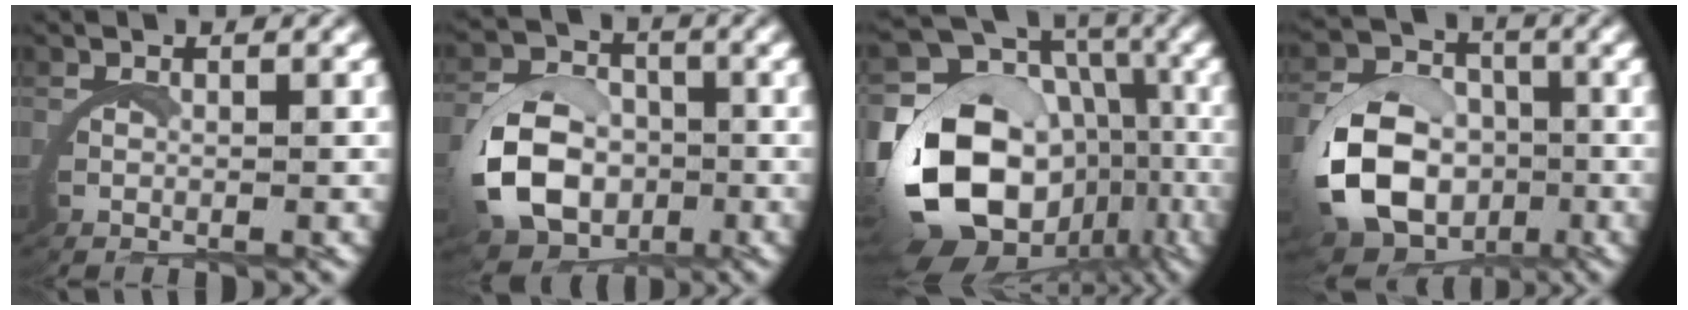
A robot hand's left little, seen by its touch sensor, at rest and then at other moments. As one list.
[{"total": 7.5, "force": [-1.9, 6.1, 3.9], "torque": [-0.083, -0.021, -0.035]}, {"total": 15.4, "force": [-2.2, 12.1, 9.3], "torque": [-0.178, -0.048, -0.028]}, {"total": 9.2, "force": [-2.6, 7.7, 4.4], "torque": [-0.109, -0.033, -0.045]}]